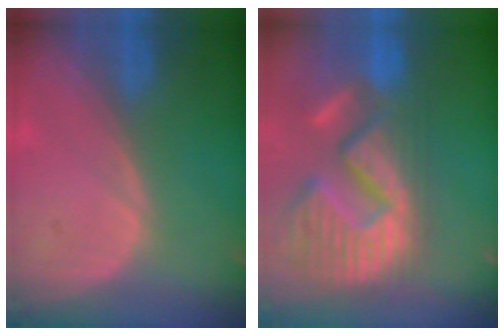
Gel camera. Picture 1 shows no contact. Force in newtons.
{"total": 15.4, "press": 12.7, "slide": 8.6}